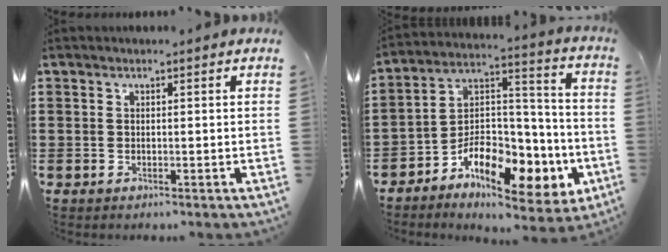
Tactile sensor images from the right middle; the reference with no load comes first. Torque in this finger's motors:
{"motor_torque": [1.97, -0.16, 0.81, 0.21]}